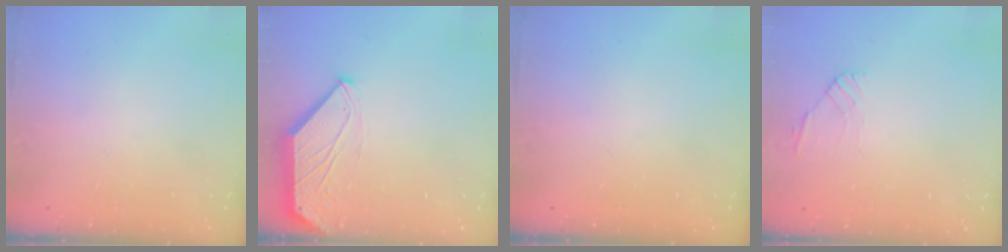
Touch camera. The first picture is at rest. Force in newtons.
{"total": 0.5, "press": 0.4, "slide": 0.3}
{"total": 0.0}
{"total": 2.8, "press": 2.6, "slide": 0.8}